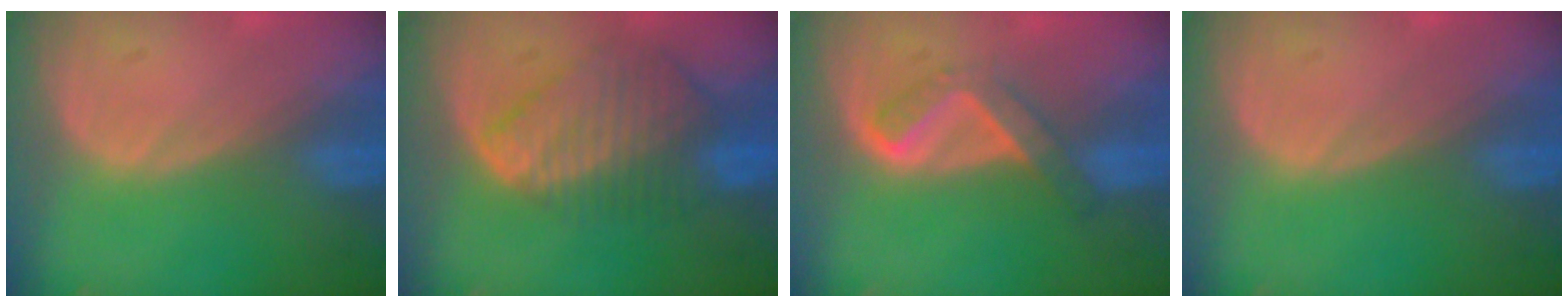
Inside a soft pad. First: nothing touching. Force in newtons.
{"total": 8.8, "press": 7.7, "slide": 4.2}
{"total": 5.4, "press": 4.7, "slide": 2.6}
{"total": 0.0}